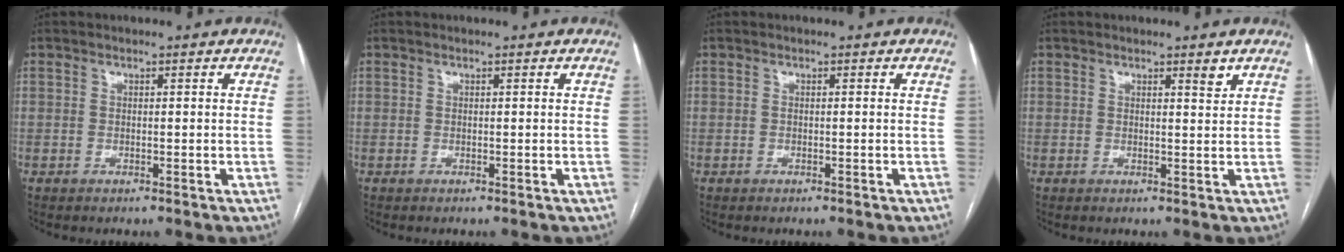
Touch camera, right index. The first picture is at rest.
{"total": 0.0}
{"total": 0.0}
{"total": 1.3, "force": [1.0, 0.1, 0.9], "torque": [-0.014, -0.006, 0.015]}